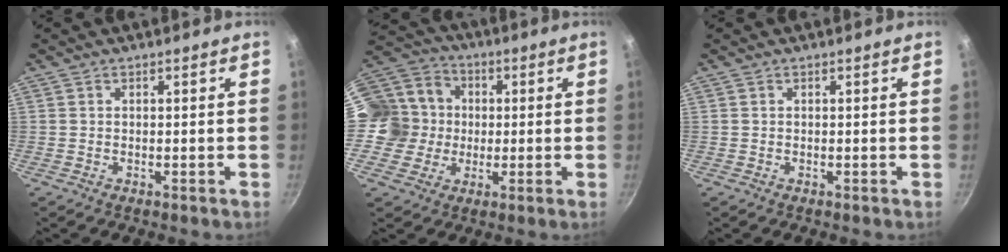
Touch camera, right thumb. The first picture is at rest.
{"total": 13.2, "force": [0.0, 12.5, 4.3], "torque": [-0.051, 0.031, -0.011]}
{"total": 0.0}